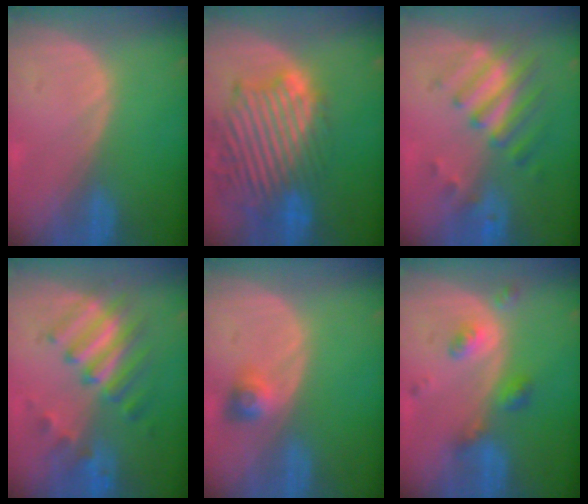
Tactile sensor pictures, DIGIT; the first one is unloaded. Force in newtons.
{"total": 13.7, "press": 11.9, "slide": 6.9}
{"total": 7.9, "press": 7.0, "slide": 3.8}
{"total": 7.6, "press": 7.5, "slide": 1.0}
{"total": 2.9, "press": 2.7, "slide": 1.2}
{"total": 5.3, "press": 4.5, "slide": 2.6}